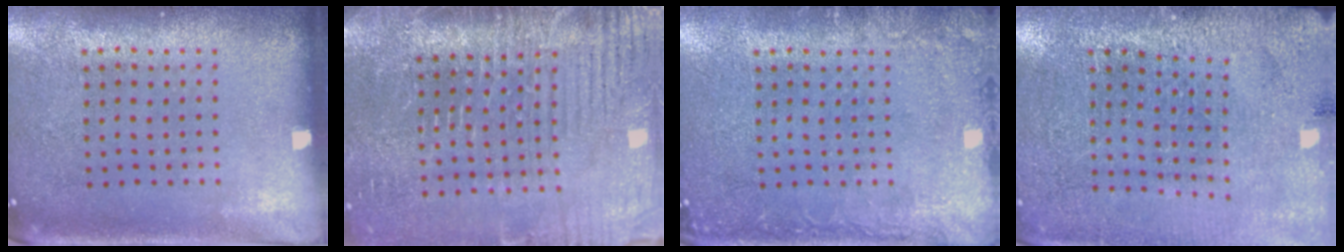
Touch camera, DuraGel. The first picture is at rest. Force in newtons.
{"total": 4.2, "press": 3.9, "slide": 1.6}
{"total": 2.2, "press": 2.1, "slide": 0.2}
{"total": 2.8, "press": 2.8, "slide": 0.1}